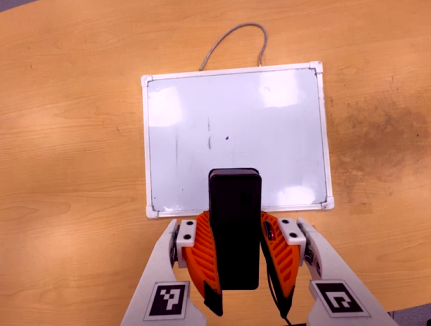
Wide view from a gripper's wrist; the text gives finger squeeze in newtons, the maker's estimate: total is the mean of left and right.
{"total": 7.7, "left": 6.5, "right": 8.9}